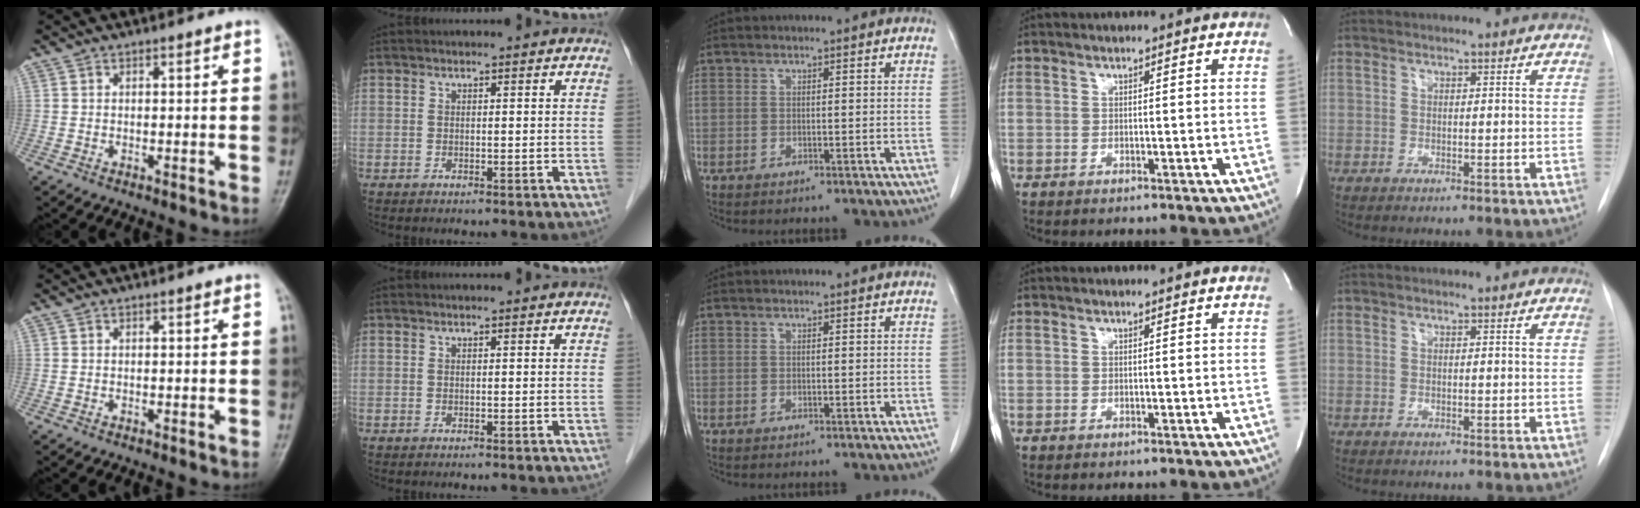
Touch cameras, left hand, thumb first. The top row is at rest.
{}